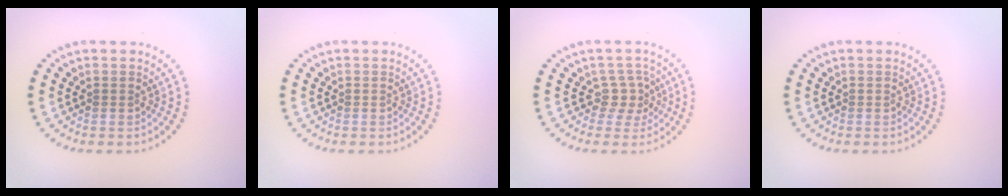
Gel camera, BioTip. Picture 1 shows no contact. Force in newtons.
{"total": 0.0}
{"total": 2.1, "press": 1.6, "slide": 1.4}
{"total": 0.0}